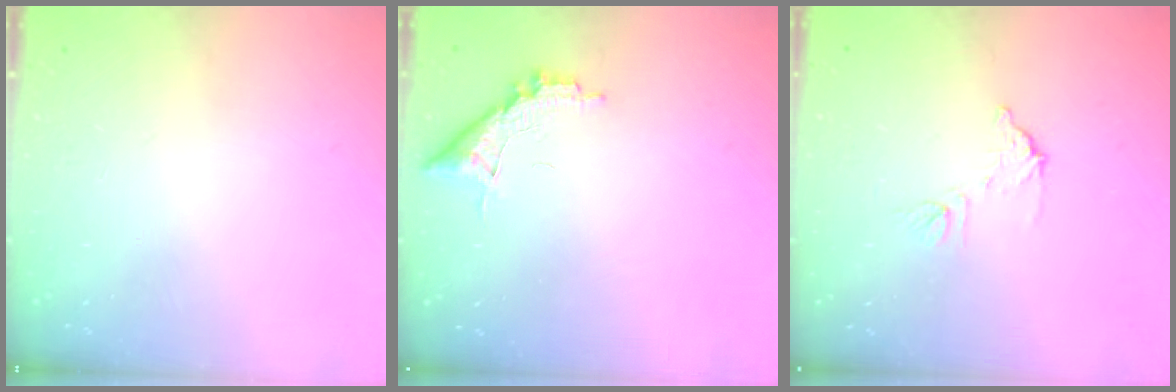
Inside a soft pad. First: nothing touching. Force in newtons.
{"total": 9.0, "press": 9.0, "slide": 0.4}
{"total": 7.2, "press": 7.2, "slide": 0.3}